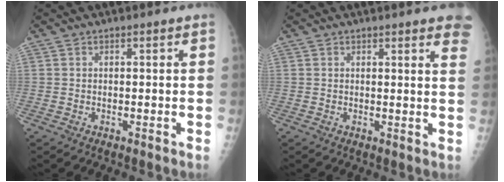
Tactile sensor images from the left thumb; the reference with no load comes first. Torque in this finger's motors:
{"motor_torque": [2.28, 0.91, 0.68, -0.31, 0.01]}